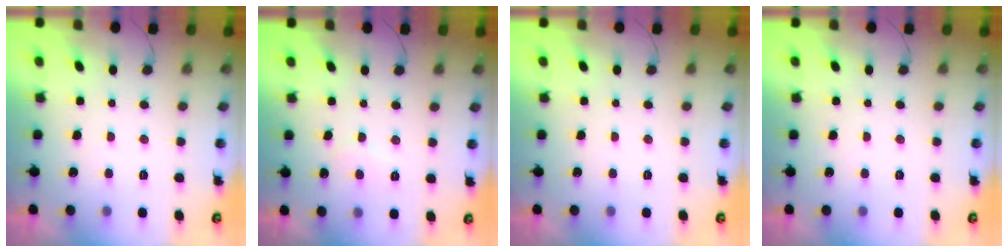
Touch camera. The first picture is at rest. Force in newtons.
{"total": 5.2, "press": 5.1, "slide": 0.4}
{"total": 0.0}
{"total": 0.0}